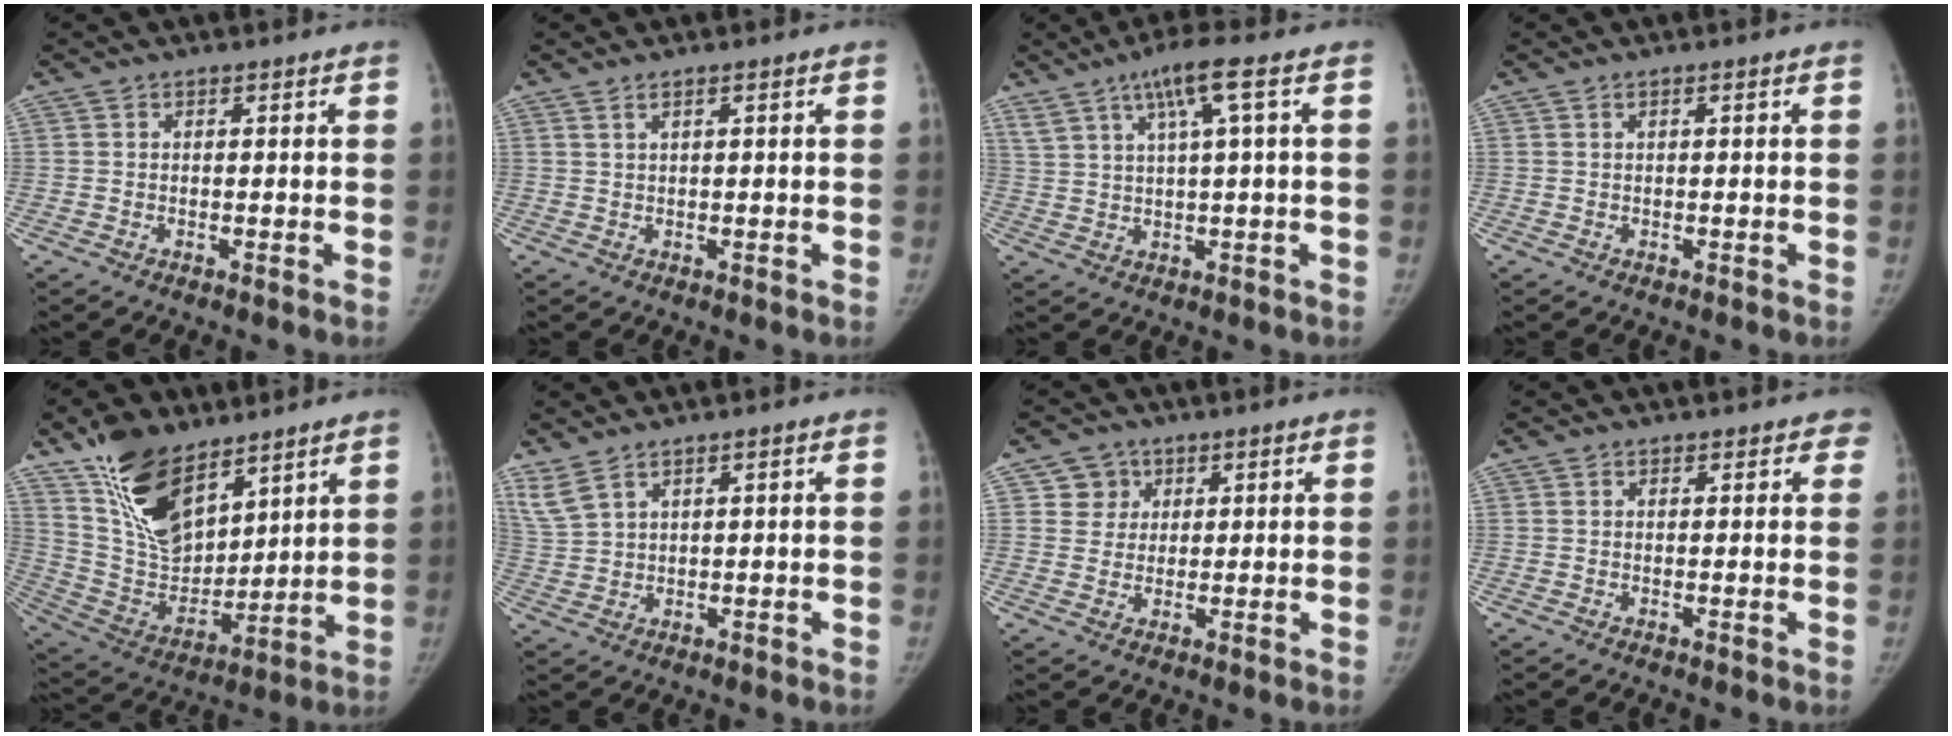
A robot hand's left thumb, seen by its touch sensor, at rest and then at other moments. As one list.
[{"total": 0.9, "force": [0.7, 0.0, 0.6], "torque": [-0.016, 0.001, 0.017]}, {"total": 7.3, "force": [3.6, 0.3, 6.4], "torque": [-0.126, 0.000, 0.069]}, {"total": 0.0}, {"total": 18.3, "force": [11.9, 9.4, 10.2], "torque": [-0.145, -0.060, 0.235]}, {"total": 4.5, "force": [3.2, 1.6, 2.8], "torque": [-0.064, -0.005, 0.075]}, {"total": 4.3, "force": [1.6, 4.0, -0.3], "torque": [0.037, -0.004, 0.022]}, {"total": 2.2, "force": [1.6, 1.3, 0.7], "torque": [0.023, -0.002, 0.009]}]